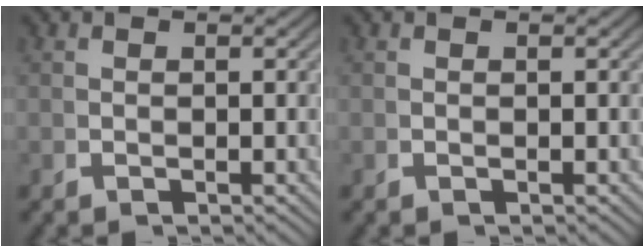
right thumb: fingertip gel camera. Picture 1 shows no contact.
{"total": 0.0}